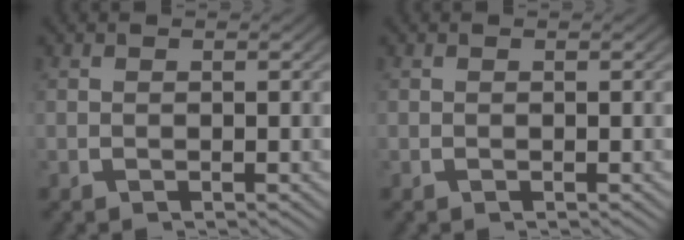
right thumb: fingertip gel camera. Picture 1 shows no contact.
{"total": 0.0}